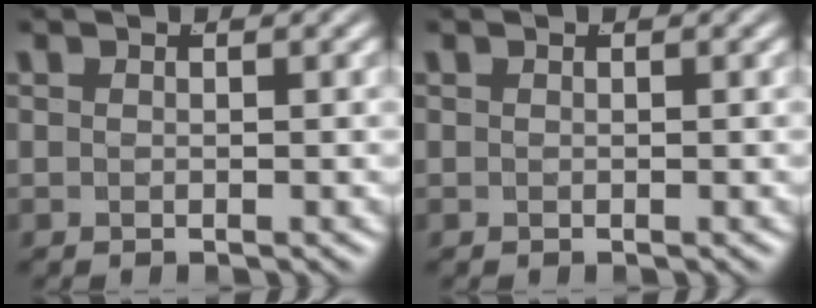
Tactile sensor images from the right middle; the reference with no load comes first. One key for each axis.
{"total": 0.0}